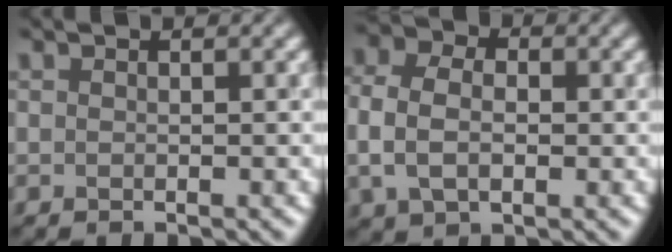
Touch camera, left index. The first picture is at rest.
{"total": 5.0, "force": [-0.4, 3.8, 3.2], "torque": [-0.079, 0.001, 0.001]}